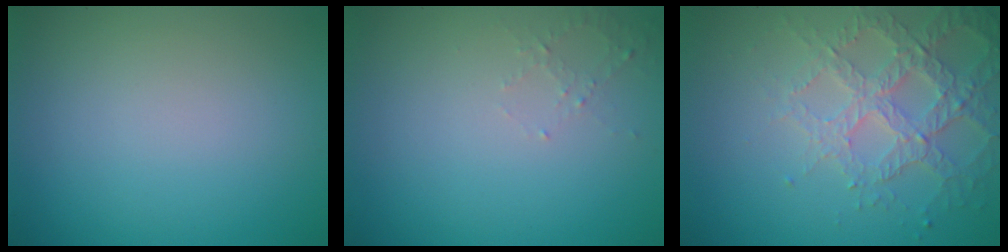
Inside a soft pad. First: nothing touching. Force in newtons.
{"total": 1.1, "press": 1.0, "slide": 0.4}
{"total": 4.1, "press": 4.0, "slide": 0.9}